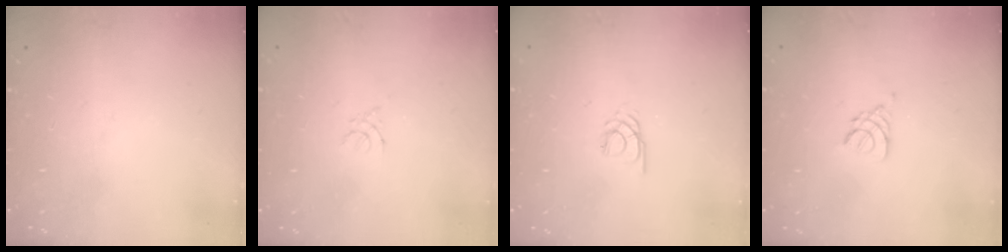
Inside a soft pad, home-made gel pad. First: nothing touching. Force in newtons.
{"total": 1.4, "press": 1.4, "slide": 0.3}
{"total": 1.7, "press": 1.7, "slide": 0.3}
{"total": 2.9, "press": 2.8, "slide": 0.6}